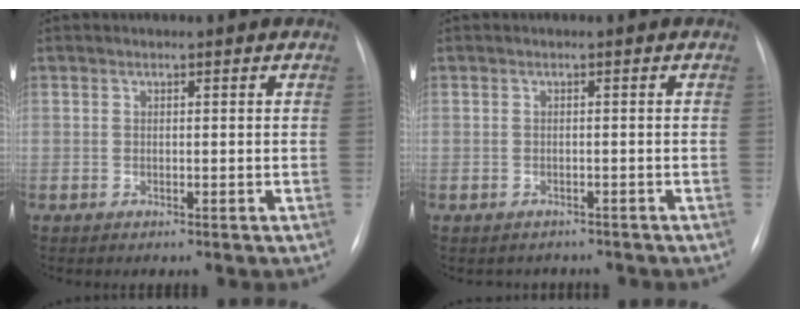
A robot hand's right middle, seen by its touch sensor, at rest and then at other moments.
{"total": 2.8, "force": [-2.4, 1.3, 0.1], "torque": [-0.005, 0.006, -0.030]}